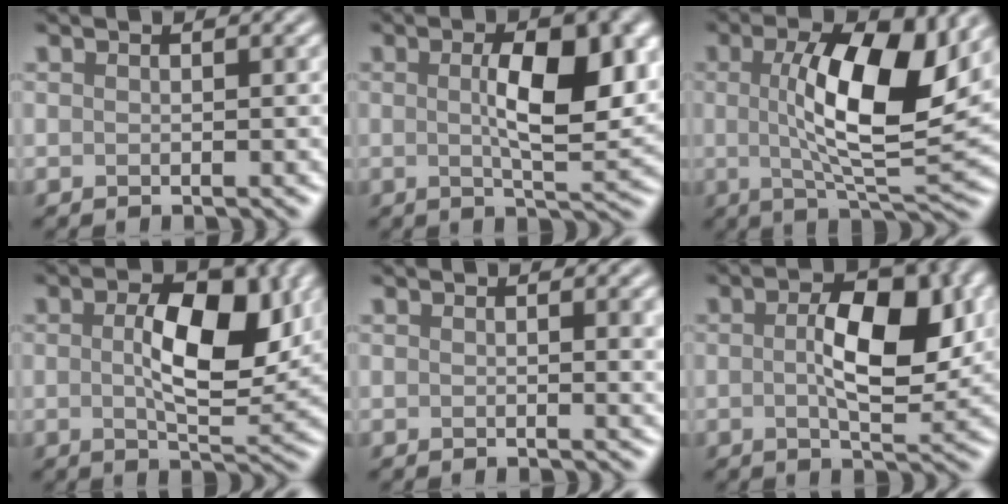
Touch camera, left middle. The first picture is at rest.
{"total": 7.7, "force": [1.0, 2.6, 7.2], "torque": [-0.111, -0.002, 0.017]}
{"total": 10.4, "force": [1.6, 3.3, 9.7], "torque": [-0.154, -0.002, 0.030]}
{"total": 7.9, "force": [1.0, 3.5, 7.0], "torque": [-0.114, -0.002, 0.016]}
{"total": 2.1, "force": [0.5, 0.6, 1.9], "torque": [-0.014, 0.001, 0.004]}
{"total": 6.8, "force": [0.6, 2.8, 6.1], "torque": [-0.097, 0.000, 0.009]}